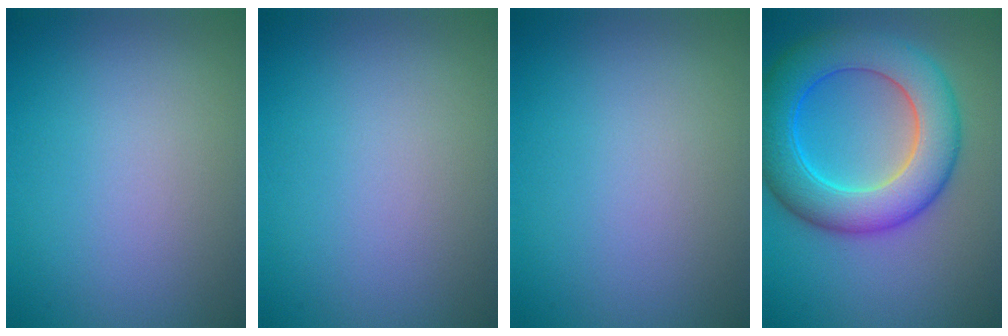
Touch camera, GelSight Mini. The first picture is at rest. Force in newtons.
{"total": 0.0}
{"total": 0.0}
{"total": 9.1, "press": 9.1, "slide": 0.0}